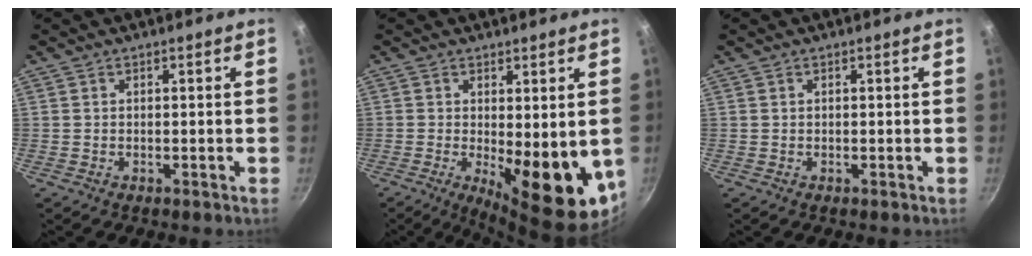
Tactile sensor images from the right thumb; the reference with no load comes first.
{"total": 14.5, "force": [-2.0, 5.3, 13.4], "torque": [-0.152, -0.025, -0.012]}
{"total": 0.0}